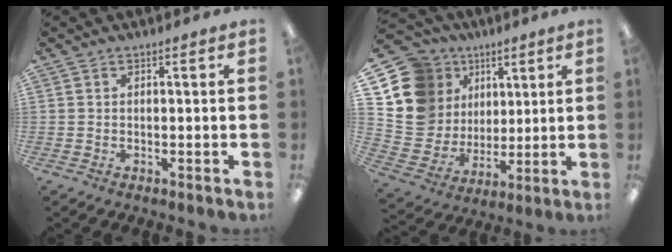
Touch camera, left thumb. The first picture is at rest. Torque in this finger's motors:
{"motor_torque": [0.04, 0.35, 0.12, -0.23, 0.07]}